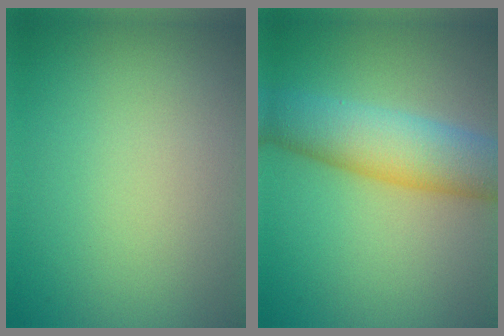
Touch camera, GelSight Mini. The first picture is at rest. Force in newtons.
{"total": 7.3, "press": 7.2, "slide": 0.1}